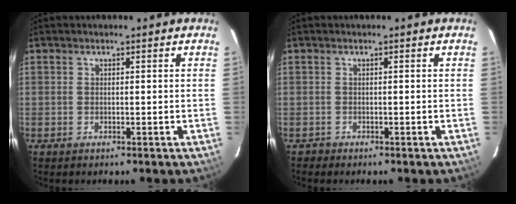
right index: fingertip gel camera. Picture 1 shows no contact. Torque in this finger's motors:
{"motor_torque": [0.07, 0.00, 0.02, 0.01]}